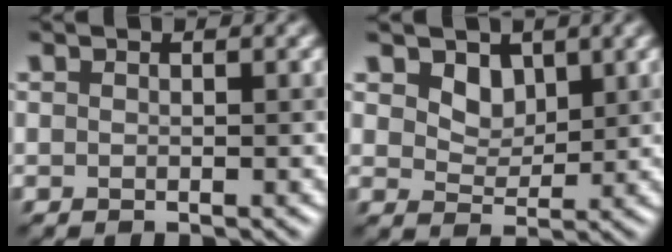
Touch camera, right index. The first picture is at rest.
{"total": 2.6, "force": [1.4, 1.8, 1.2], "torque": [-0.030, -0.010, 0.019]}